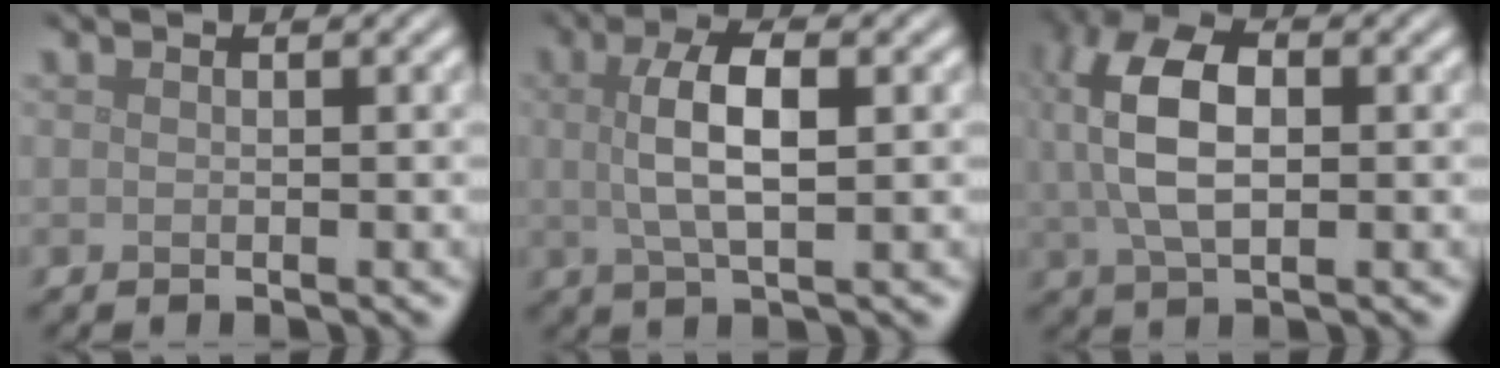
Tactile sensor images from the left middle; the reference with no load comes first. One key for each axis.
{"total": 4.9, "fx": 0.7, "fy": 1.6, "fz": 4.5, "tx": -0.088, "ty": 0.007, "tz": 0.012}
{"total": 7.7, "fx": 1.3, "fy": 4.2, "fz": 6.4, "tx": -0.141, "ty": 0.010, "tz": 0.017}